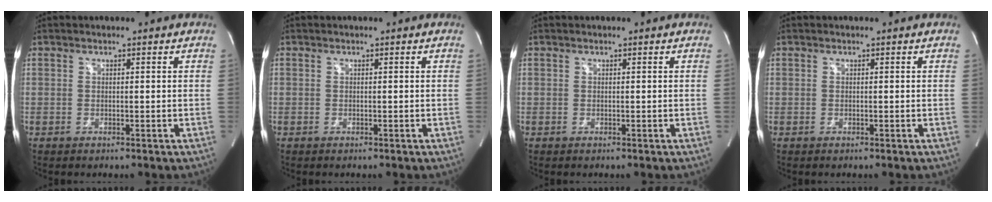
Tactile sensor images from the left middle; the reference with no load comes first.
{"total": 0.0}
{"total": 0.0}
{"total": 0.0}